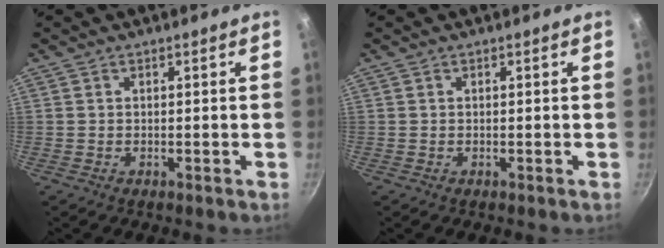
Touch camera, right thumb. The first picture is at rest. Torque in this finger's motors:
{"motor_torque": [-0.03, -0.03, 0.03, 0.02, 0.00]}